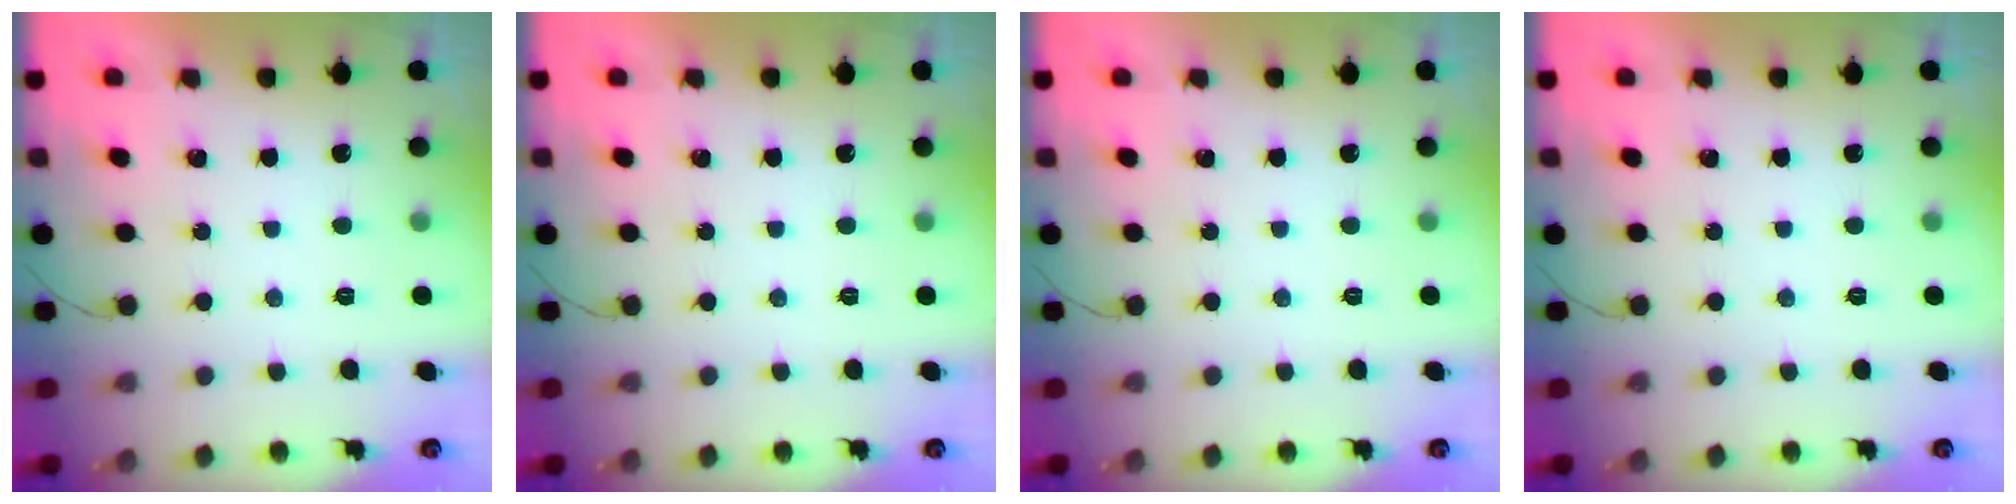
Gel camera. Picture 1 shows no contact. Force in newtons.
{"total": 0.0}
{"total": 0.0}
{"total": 0.0}